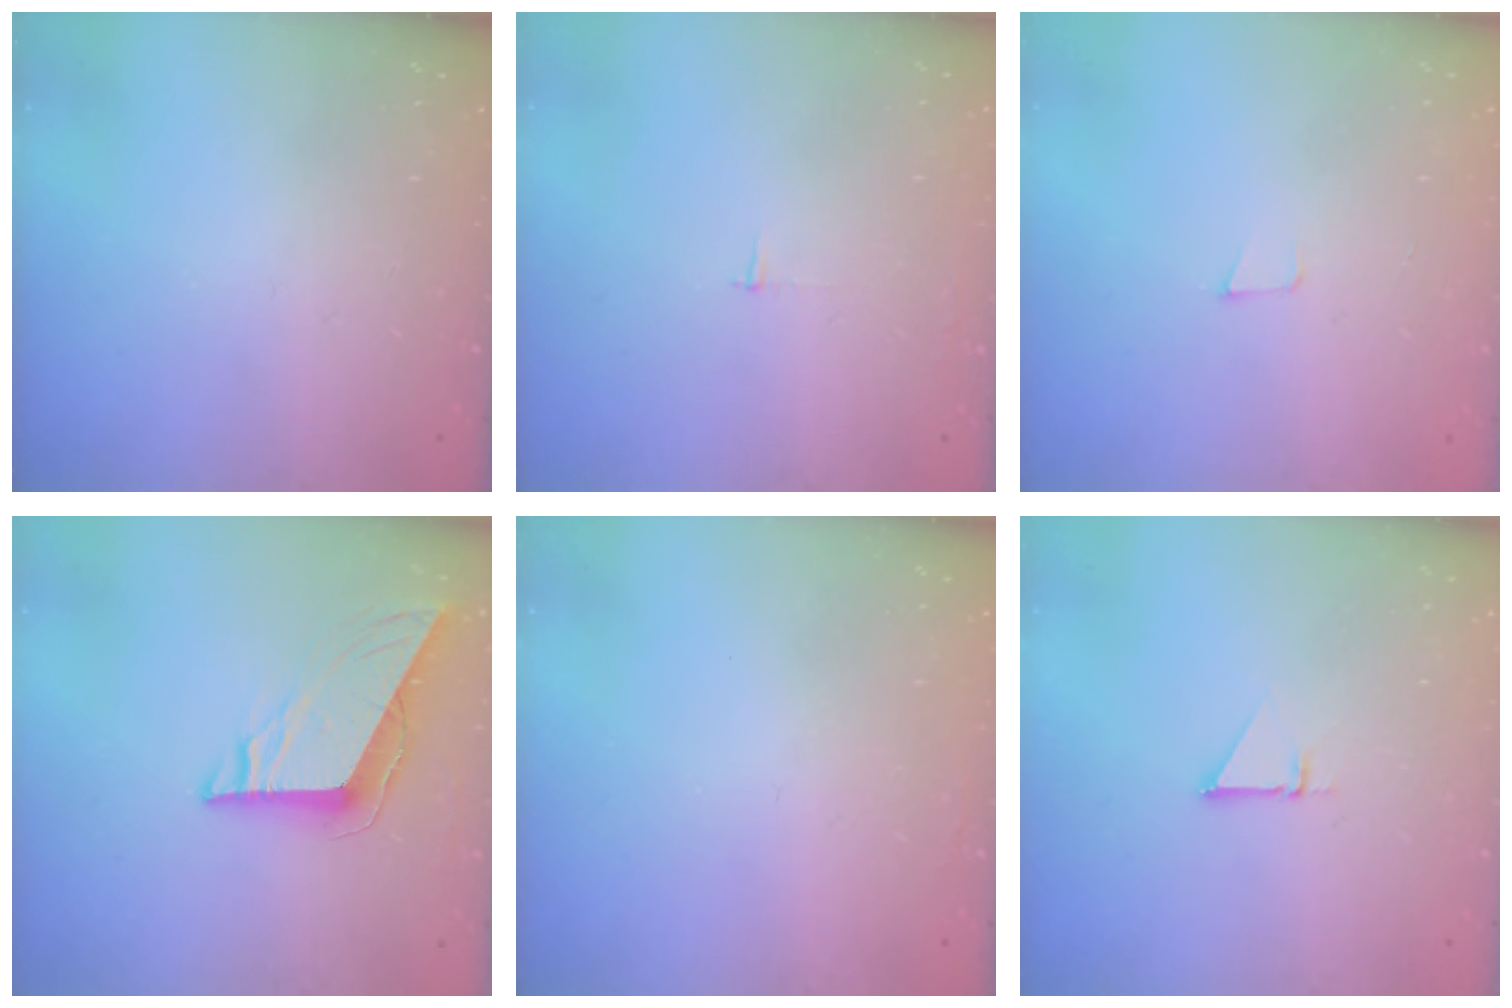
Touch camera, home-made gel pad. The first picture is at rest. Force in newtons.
{"total": 2.3, "press": 2.3, "slide": 0.2}
{"total": 3.3, "press": 2.0, "slide": 2.6}
{"total": 8.8, "press": 8.7, "slide": 1.4}
{"total": 1.6, "press": 1.6, "slide": 0.1}
{"total": 1.4, "press": 1.4, "slide": 0.0}